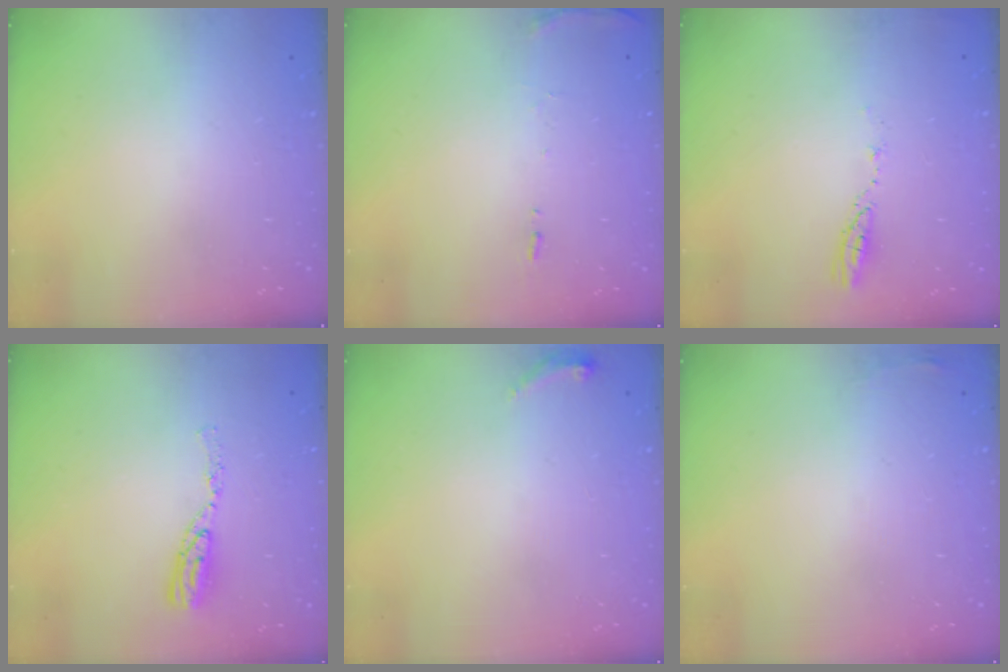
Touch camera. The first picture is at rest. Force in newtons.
{"total": 7.5, "press": 7.5, "slide": 0.9}
{"total": 3.9, "press": 3.9, "slide": 0.4}
{"total": 7.0, "press": 7.0, "slide": 0.6}
{"total": 12.0, "press": 4.7, "slide": 11.0}
{"total": 3.3, "press": 3.2, "slide": 0.5}